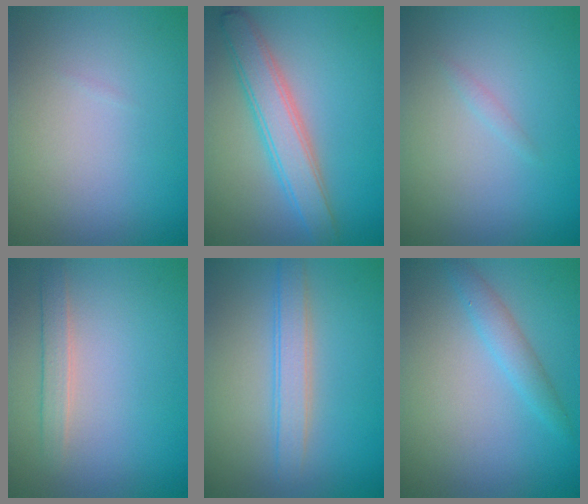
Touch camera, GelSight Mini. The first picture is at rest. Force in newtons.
{"total": 4.5, "press": 4.5, "slide": 0.3}
{"total": 0.6, "press": 0.6, "slide": 0.0}
{"total": 1.7, "press": 1.7, "slide": 0.0}
{"total": 2.8, "press": 2.8, "slide": 0.1}
{"total": 2.0, "press": 2.0, "slide": 0.1}